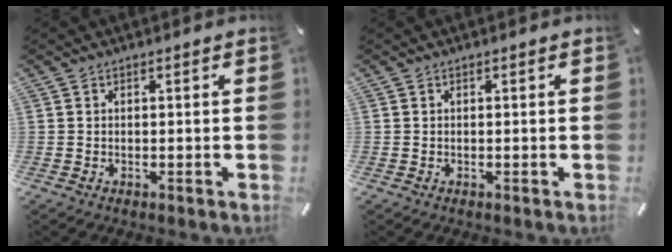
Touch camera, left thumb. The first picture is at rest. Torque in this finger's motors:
{"motor_torque": [0.00, 0.00, -0.03, 0.06, 0.00]}